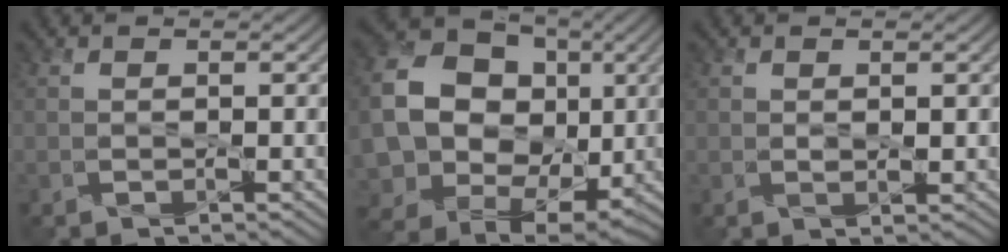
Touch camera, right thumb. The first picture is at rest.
{"total": 17.0, "force": [1.7, 14.7, 8.5], "torque": [-0.234, -0.002, 0.047]}
{"total": 0.7, "force": [0.5, 0.4, 0.3], "torque": [-0.010, 0.000, 0.013]}